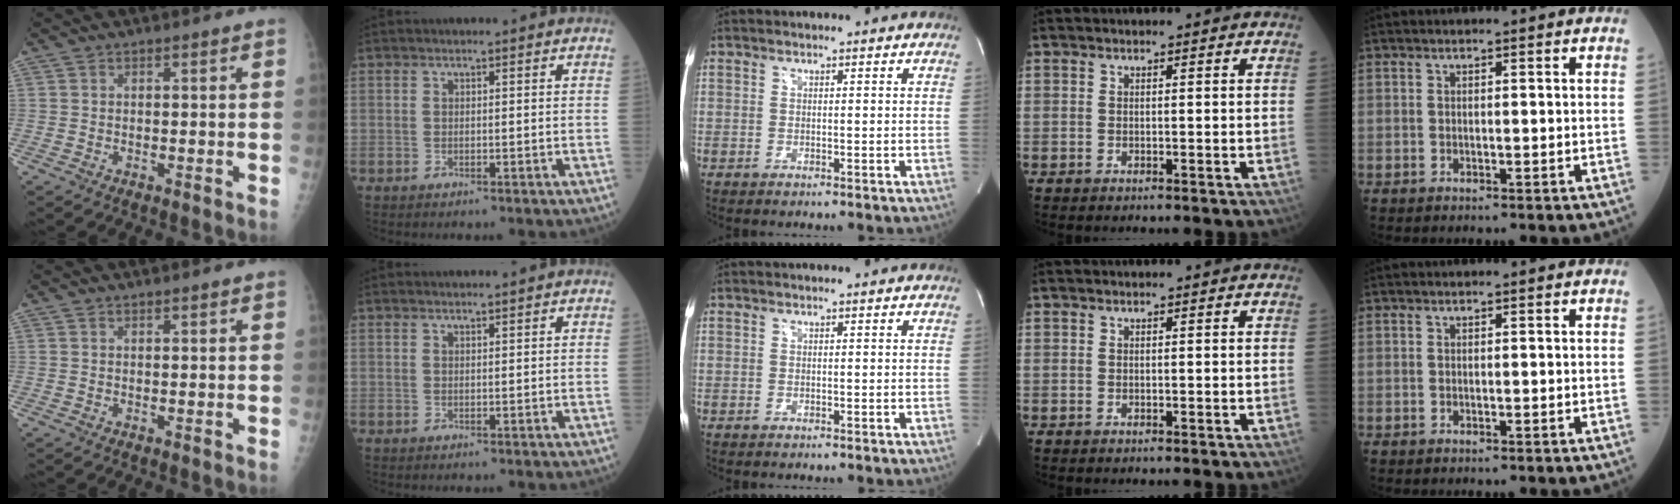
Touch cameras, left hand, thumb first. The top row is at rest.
{"thumb": {"total": 0.7, "force": [0.6, 0.1, 0.3], "torque": [-0.005, -0.003, 0.011]}, "index": {"total": 1.7, "force": [1.6, 0.0, 0.6], "torque": [-0.007, 0.012, 0.025]}}